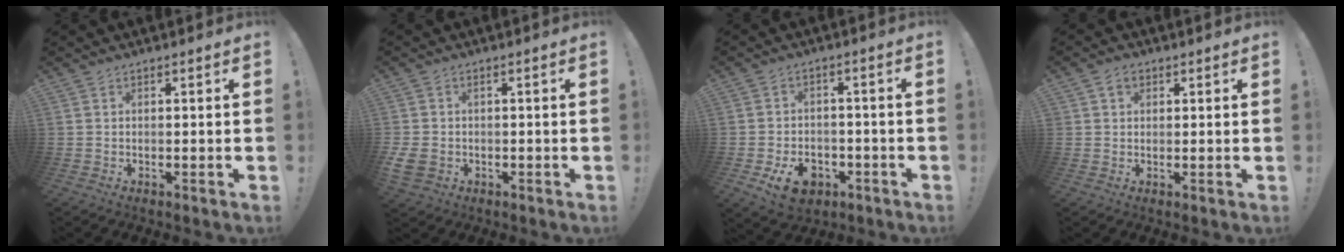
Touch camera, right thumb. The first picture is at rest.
{"total": 4.0, "force": [-0.8, 3.1, 2.3], "torque": [-0.058, -0.002, -0.012]}
{"total": 9.1, "force": [-4.7, 6.2, 4.8], "torque": [-0.064, 0.030, -0.078]}
{"total": 2.9, "force": [1.5, 2.3, 1.2], "torque": [-0.010, -0.006, 0.025]}